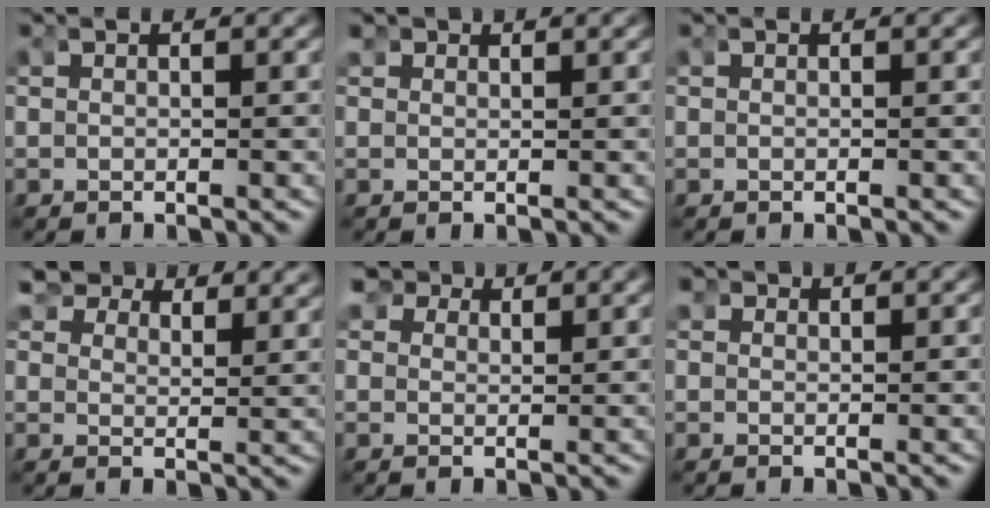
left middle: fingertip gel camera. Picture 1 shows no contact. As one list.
[{"total": 0.7, "force": [0.7, 0.0, 0.1], "torque": [-0.002, 0.000, 0.019]}, {"total": 0.0}, {"total": 5.2, "force": [4.7, 1.4, 1.8], "torque": [-0.030, -0.003, 0.079]}, {"total": 3.2, "force": [2.6, 1.4, 1.3], "torque": [-0.024, 0.001, 0.043]}, {"total": 0.6, "force": [0.5, 0.3, 0.1], "torque": [-0.006, -0.002, 0.014]}]